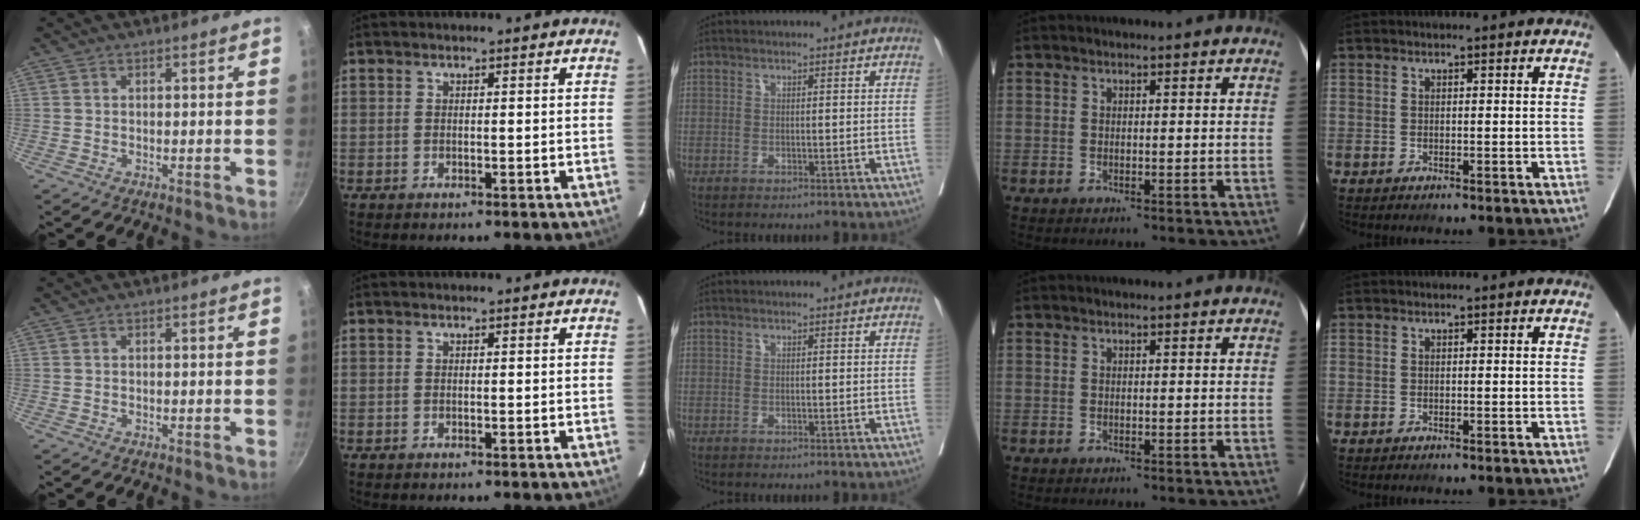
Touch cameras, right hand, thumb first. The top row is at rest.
{}